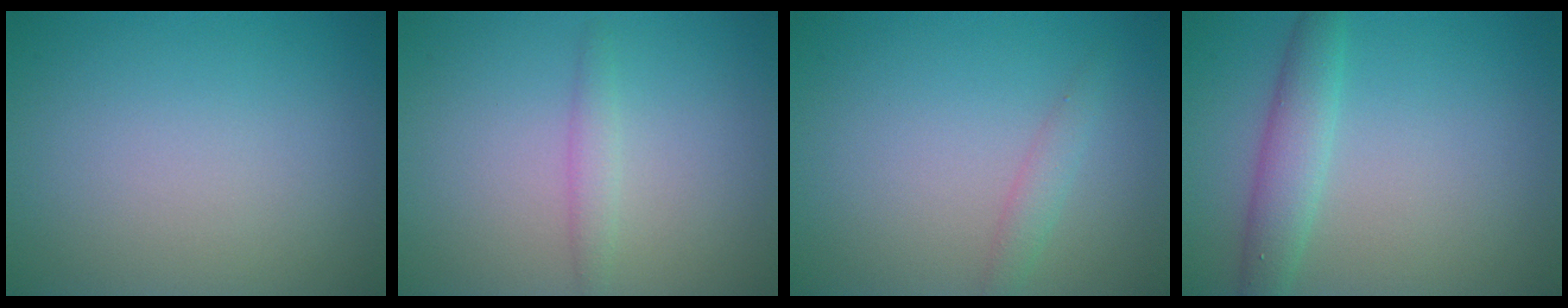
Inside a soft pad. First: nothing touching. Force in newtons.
{"total": 1.4, "press": 1.4, "slide": 0.0}
{"total": 1.4, "press": 1.4, "slide": 0.0}
{"total": 3.1, "press": 3.1, "slide": 0.2}